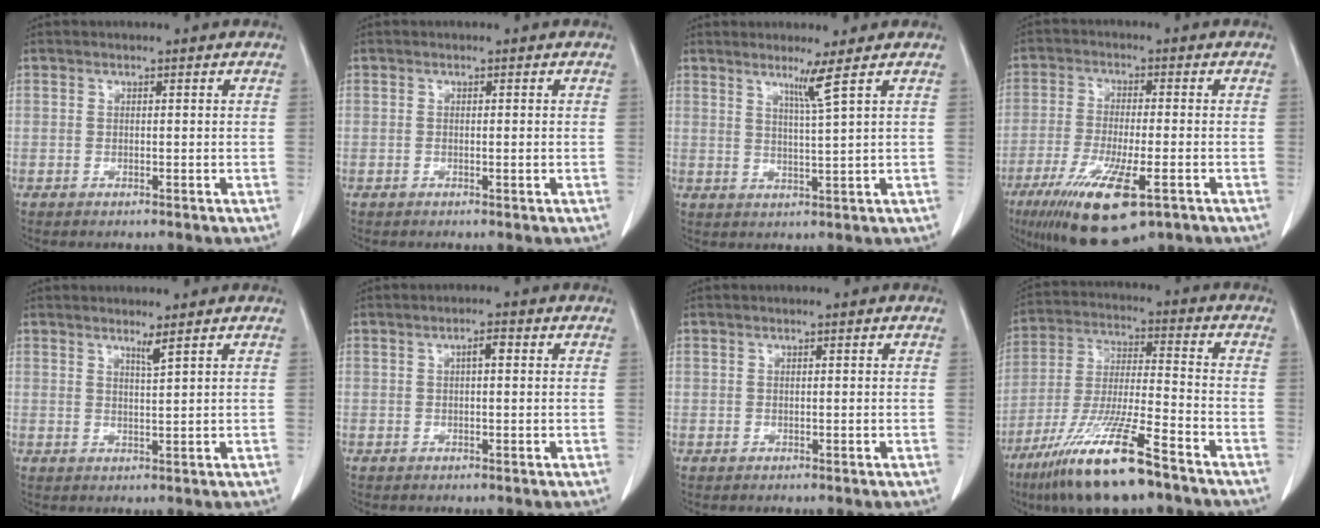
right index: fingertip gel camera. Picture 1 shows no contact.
{"total": 0.8, "force": [-0.2, 0.2, 0.7], "torque": [-0.013, -0.002, -0.001]}
{"total": 3.2, "force": [1.9, -1.5, 2.1], "torque": [-0.041, -0.018, 0.040]}
{"total": 14.1, "force": [-7.6, 3.0, 11.5], "torque": [-0.214, -0.039, -0.124]}
{"total": 1.6, "force": [1.2, -0.5, 0.9], "torque": [-0.020, -0.013, 0.024]}
{"total": 1.3, "force": [0.2, 0.2, 1.2], "torque": [-0.020, 0.004, 0.003]}
{"total": 0.0}
{"total": 16.2, "force": [-10.7, 1.5, 12.1], "torque": [-0.255, -0.044, -0.201]}